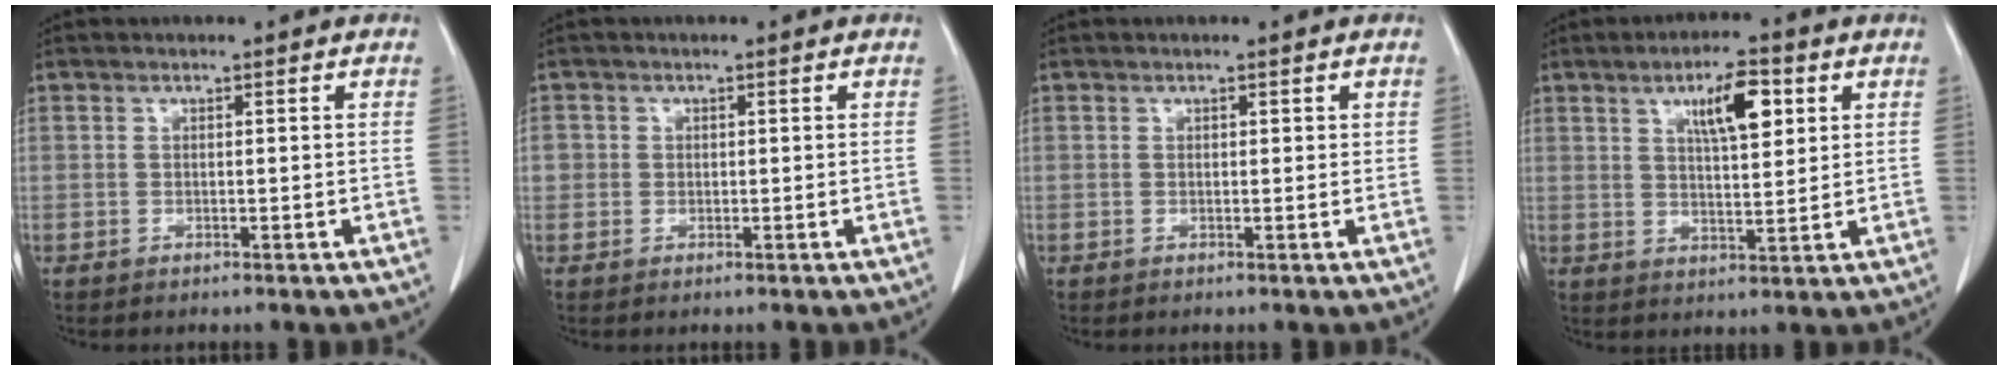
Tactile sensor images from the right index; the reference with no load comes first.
{"total": 1.7, "force": [0.1, 1.7, 0.3], "torque": [0.006, 0.004, 0.001]}
{"total": 0.7, "force": [0.4, 0.4, 0.5], "torque": [-0.001, 0.000, 0.003]}
{"total": 7.8, "force": [3.4, 2.1, 6.7], "torque": [-0.115, 0.006, 0.058]}